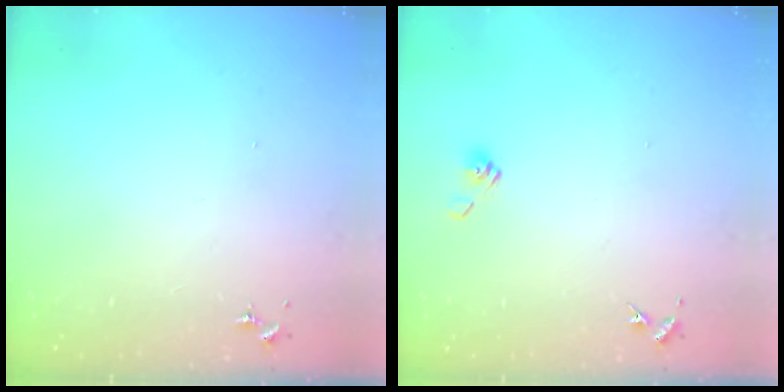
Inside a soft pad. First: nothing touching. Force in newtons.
{"total": 5.4, "press": 4.9, "slide": 2.3}